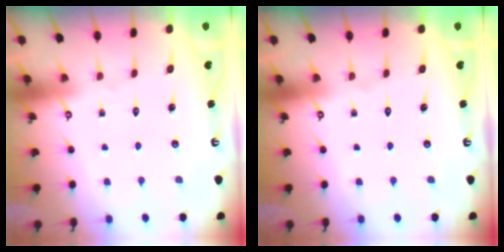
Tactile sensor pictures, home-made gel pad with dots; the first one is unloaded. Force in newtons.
{"total": 0.0}